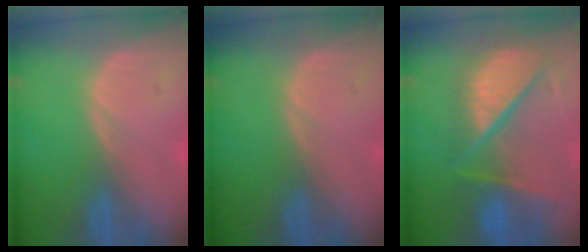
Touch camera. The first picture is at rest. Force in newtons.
{"total": 0.0}
{"total": 12.0, "press": 10.0, "slide": 6.6}